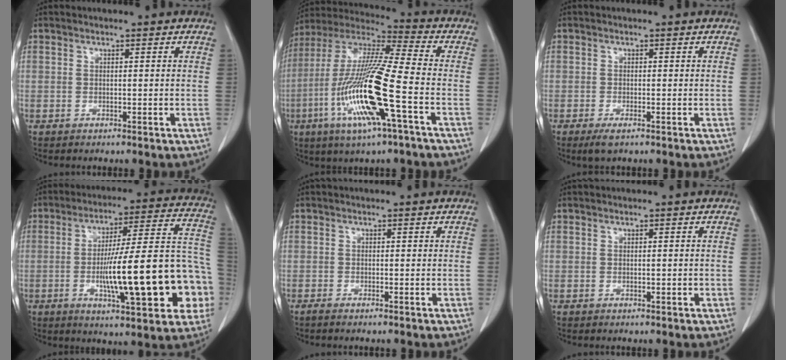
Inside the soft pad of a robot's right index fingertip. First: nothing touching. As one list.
[{"total": 19.1, "force": [-5.9, 0.9, 18.1], "torque": [-0.381, -0.020, -0.118]}, {"total": 2.2, "force": [-1.4, 0.6, 1.6], "torque": [-0.033, -0.005, -0.022]}, {"total": 22.9, "force": [-5.2, 3.7, 22.0], "torque": [-0.259, 0.033, -0.067]}, {"total": 0.9, "force": [-0.8, 0.0, 0.6], "torque": [-0.014, -0.002, -0.015]}, {"total": 0.7, "force": [-0.1, 0.2, 0.7], "torque": [-0.012, -0.002, 0.001]}]